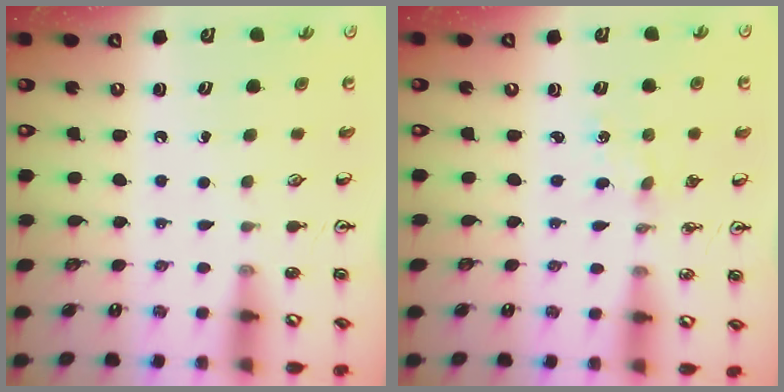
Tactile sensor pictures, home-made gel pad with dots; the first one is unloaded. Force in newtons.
{"total": 0.0}